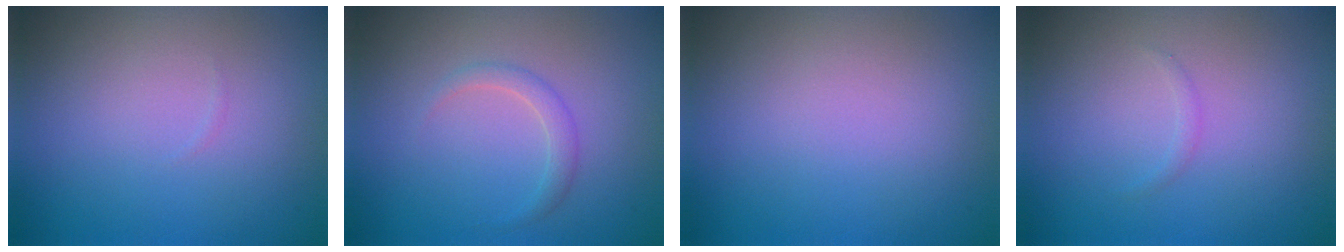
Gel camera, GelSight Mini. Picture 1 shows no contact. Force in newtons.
{"total": 1.4, "press": 1.4, "slide": 0.1}
{"total": 0.0}
{"total": 0.5, "press": 0.5, "slide": 0.0}